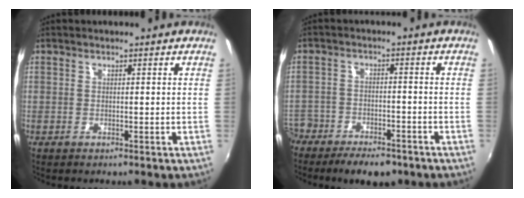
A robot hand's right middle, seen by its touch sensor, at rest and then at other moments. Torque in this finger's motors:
{"motor_torque": [-0.14, -0.52, -0.01, 0.02]}